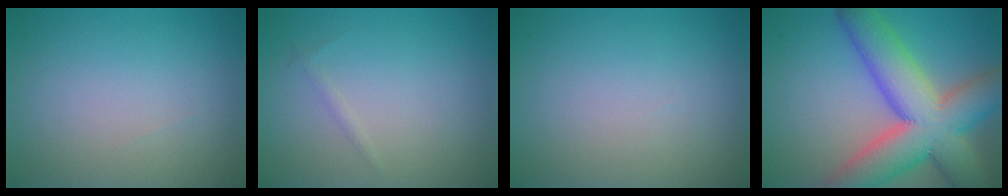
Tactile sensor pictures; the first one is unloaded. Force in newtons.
{"total": 0.5, "press": 0.5, "slide": 0.0}
{"total": 0.0}
{"total": 11.6, "press": 11.6, "slide": 0.8}